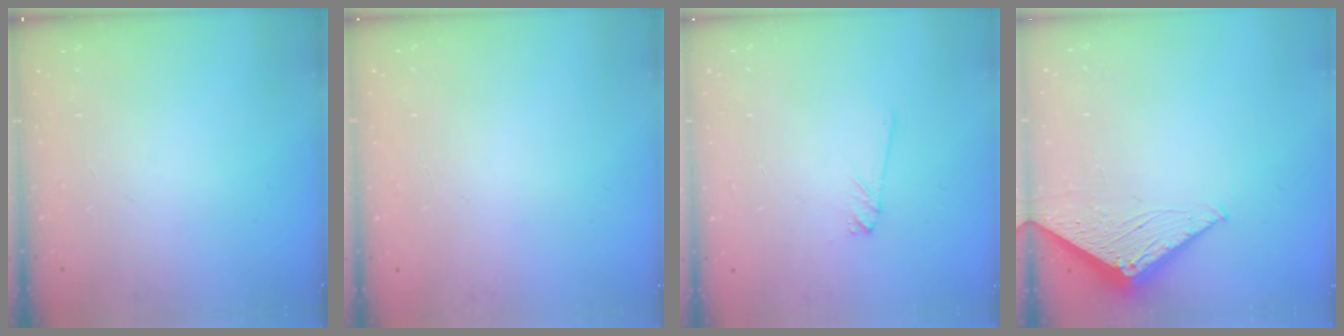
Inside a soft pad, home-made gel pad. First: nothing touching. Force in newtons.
{"total": 0.0}
{"total": 1.2, "press": 1.2, "slide": 0.1}
{"total": 3.0, "press": 2.9, "slide": 0.3}